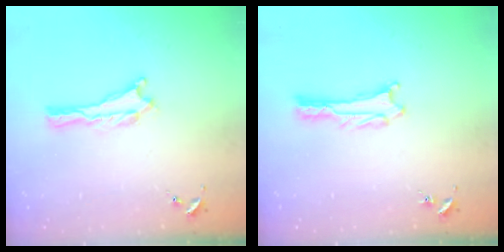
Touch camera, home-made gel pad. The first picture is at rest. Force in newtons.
{"total": 1.0, "press": 1.0, "slide": 0.1}